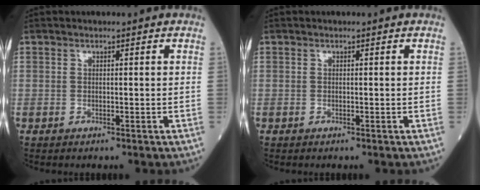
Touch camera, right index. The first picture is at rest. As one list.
[{"total": 0.0}]